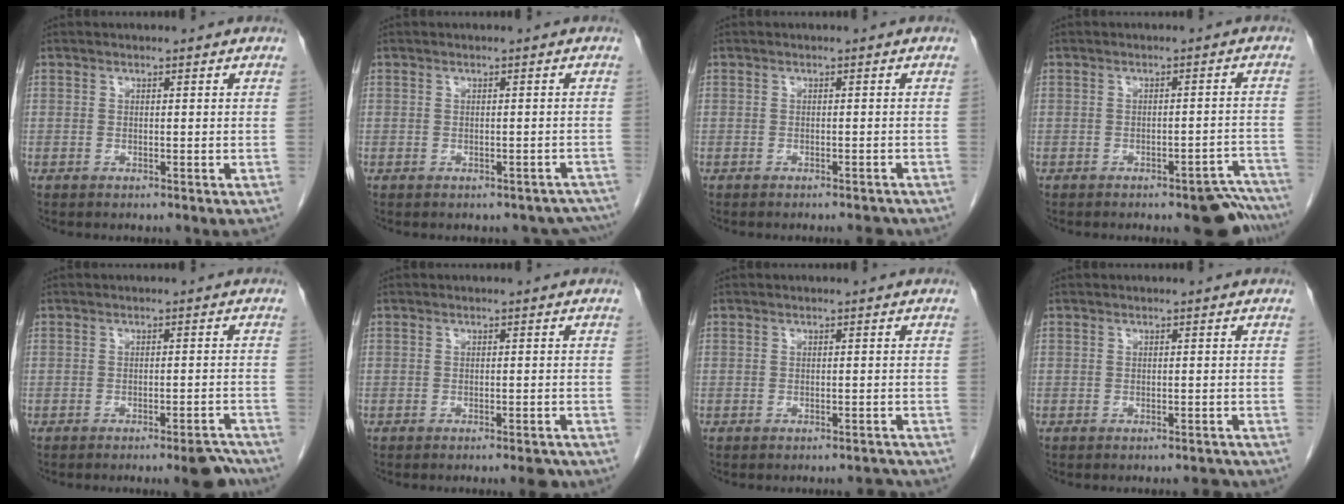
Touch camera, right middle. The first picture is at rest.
{"total": 5.5, "force": [-4.8, 2.6, 0.7], "torque": [0.008, 0.009, -0.044]}
{"total": 2.1, "force": [-2.1, 0.0, 0.4], "torque": [-0.001, -0.005, -0.026]}
{"total": 7.9, "force": [-7.1, 1.7, 3.2], "torque": [-0.002, 0.010, -0.084]}
{"total": 4.1, "force": [-3.5, 0.0, 2.1], "torque": [-0.010, 0.002, -0.048]}
{"total": 2.3, "force": [-2.0, 0.0, 1.1], "torque": [-0.008, -0.004, -0.026]}
{"total": 1.9, "force": [-1.9, -0.2, 0.1], "torque": [0.004, -0.002, -0.023]}
{"total": 2.0, "force": [-2.0, -0.1, 0.2], "torque": [0.003, -0.005, -0.025]}